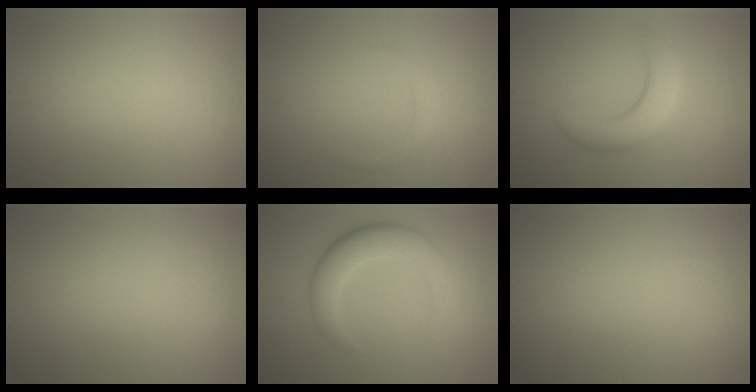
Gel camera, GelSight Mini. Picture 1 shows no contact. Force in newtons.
{"total": 0.8, "press": 0.8, "slide": 0.0}
{"total": 3.8, "press": 3.7, "slide": 0.3}
{"total": 0.0}
{"total": 5.1, "press": 5.1, "slide": 0.2}
{"total": 0.0}